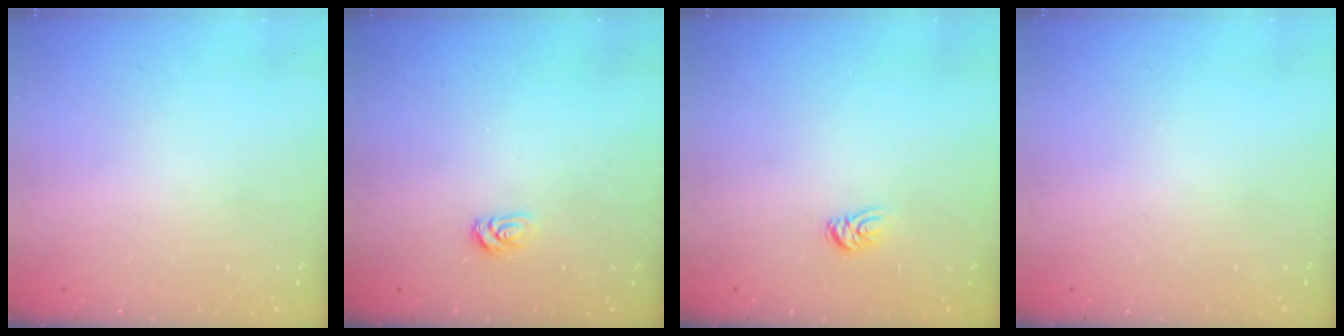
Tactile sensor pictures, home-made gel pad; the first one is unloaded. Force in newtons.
{"total": 3.4, "press": 3.4, "slide": 0.4}
{"total": 4.8, "press": 4.8, "slide": 0.3}
{"total": 0.0}